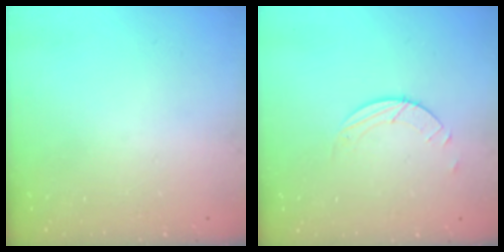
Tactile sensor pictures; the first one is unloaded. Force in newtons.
{"total": 2.0, "press": 2.0, "slide": 0.2}